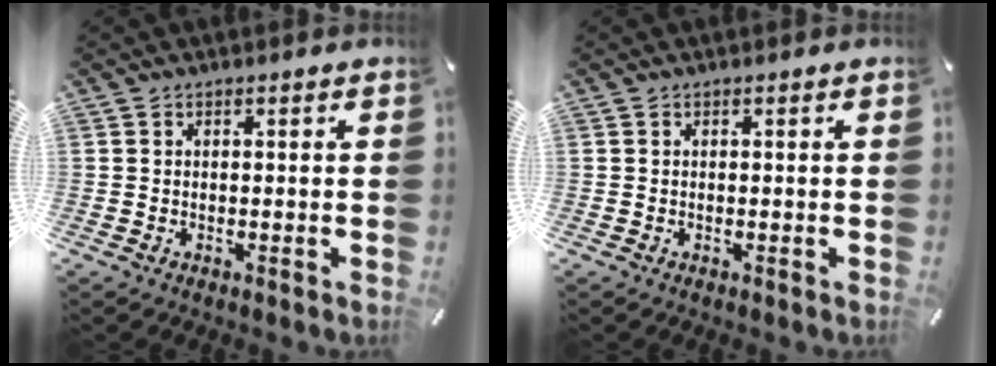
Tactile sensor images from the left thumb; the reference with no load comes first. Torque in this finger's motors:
{"motor_torque": [-0.09, 0.09, 0.00, 0.01, 0.00]}